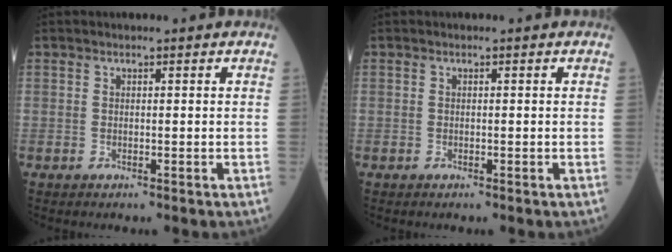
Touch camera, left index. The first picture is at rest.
{"total": 0.0}